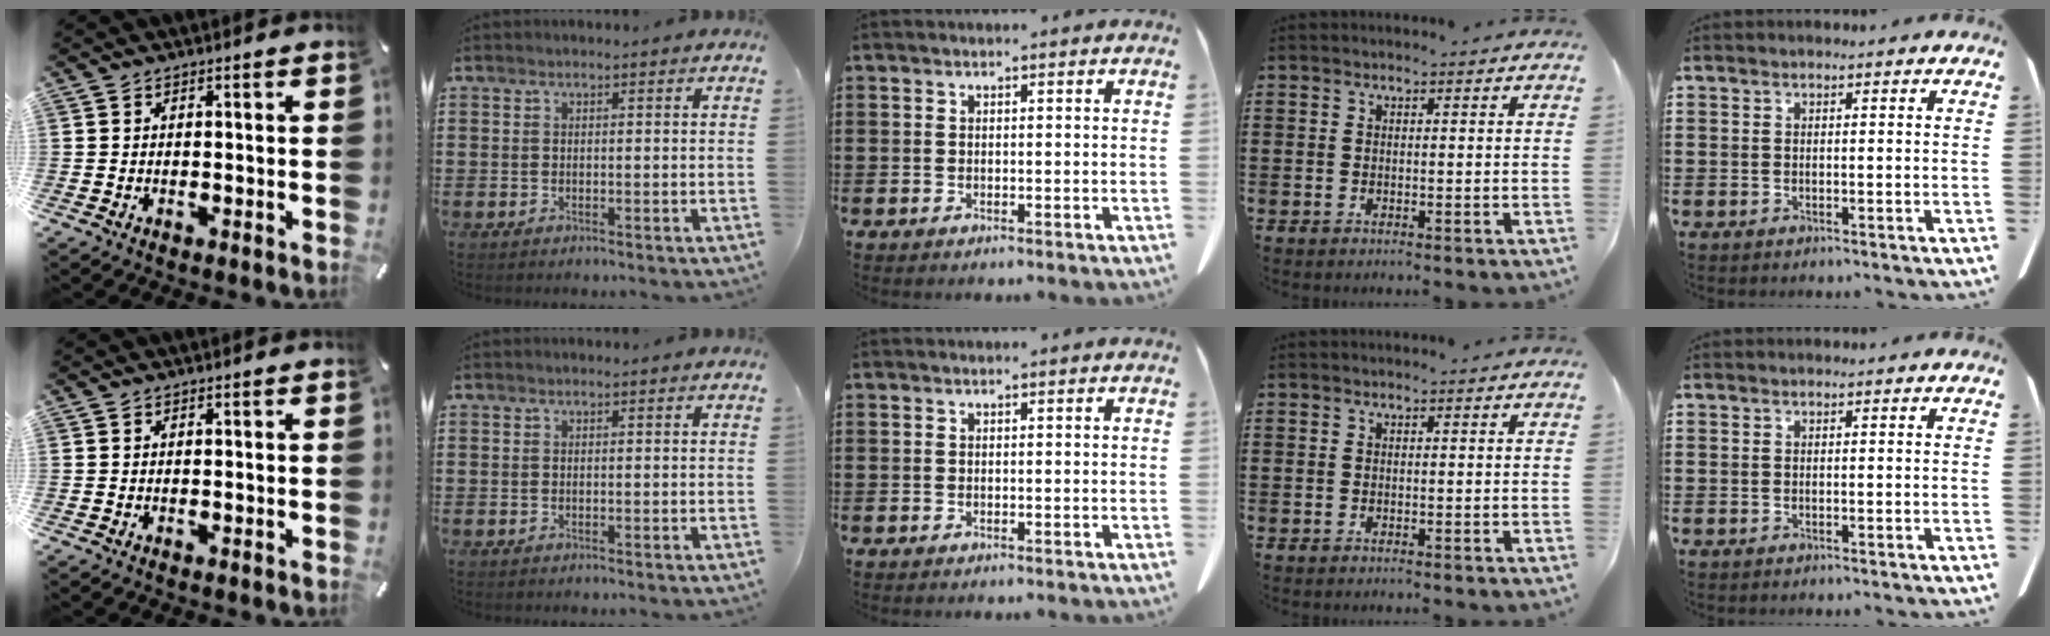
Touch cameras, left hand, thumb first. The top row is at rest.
{}